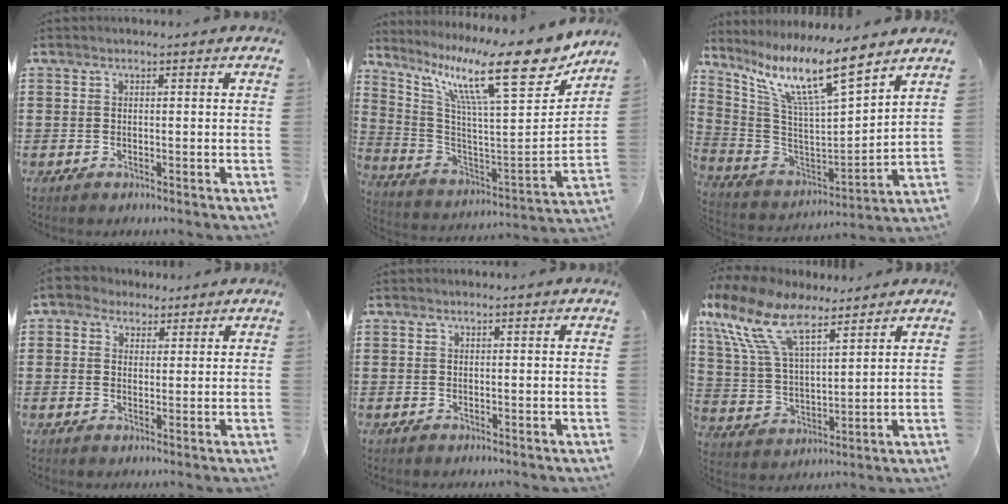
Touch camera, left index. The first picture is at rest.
{"total": 17.2, "force": [11.5, 2.2, 12.7], "torque": [-0.243, -0.073, 0.179]}
{"total": 12.1, "force": [8.7, 1.5, 8.3], "torque": [-0.182, -0.058, 0.144]}
{"total": 2.7, "force": [1.6, 2.1, 0.4], "torque": [-0.020, 0.012, 0.029]}
{"total": 0.0}
{"total": 13.4, "force": [9.0, 5.4, 8.2], "torque": [-0.199, -0.021, 0.164]}